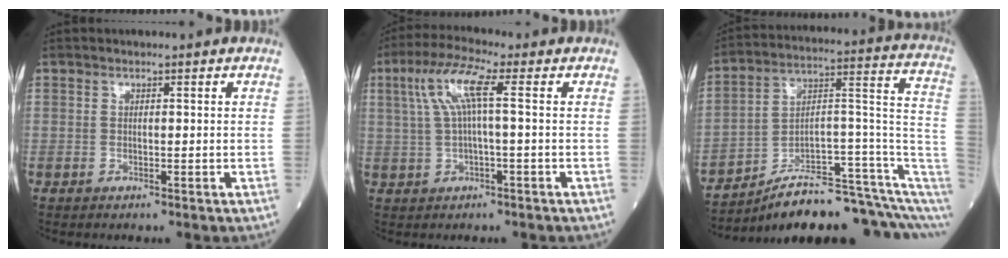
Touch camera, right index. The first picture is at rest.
{"total": 6.7, "force": [1.6, 0.5, 6.5], "torque": [-0.139, 0.027, 0.037]}
{"total": 17.4, "force": [-12.7, 3.1, 11.4], "torque": [-0.116, 0.073, -0.192]}